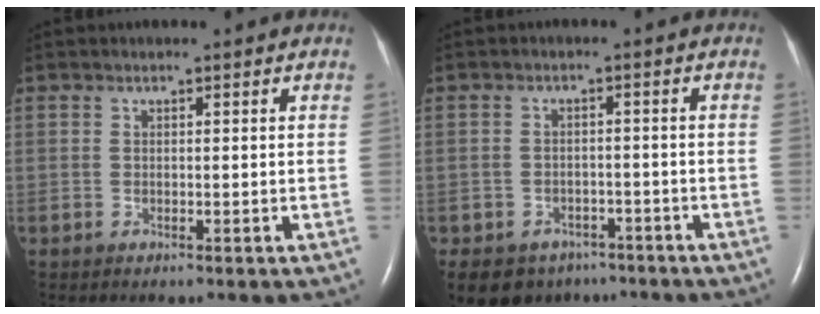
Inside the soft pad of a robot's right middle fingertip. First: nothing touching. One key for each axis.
{"total": 7.7, "fx": -5.4, "fy": 5.3, "fz": 1.3, "tx": -0.025, "ty": 0.006, "tz": -0.070}